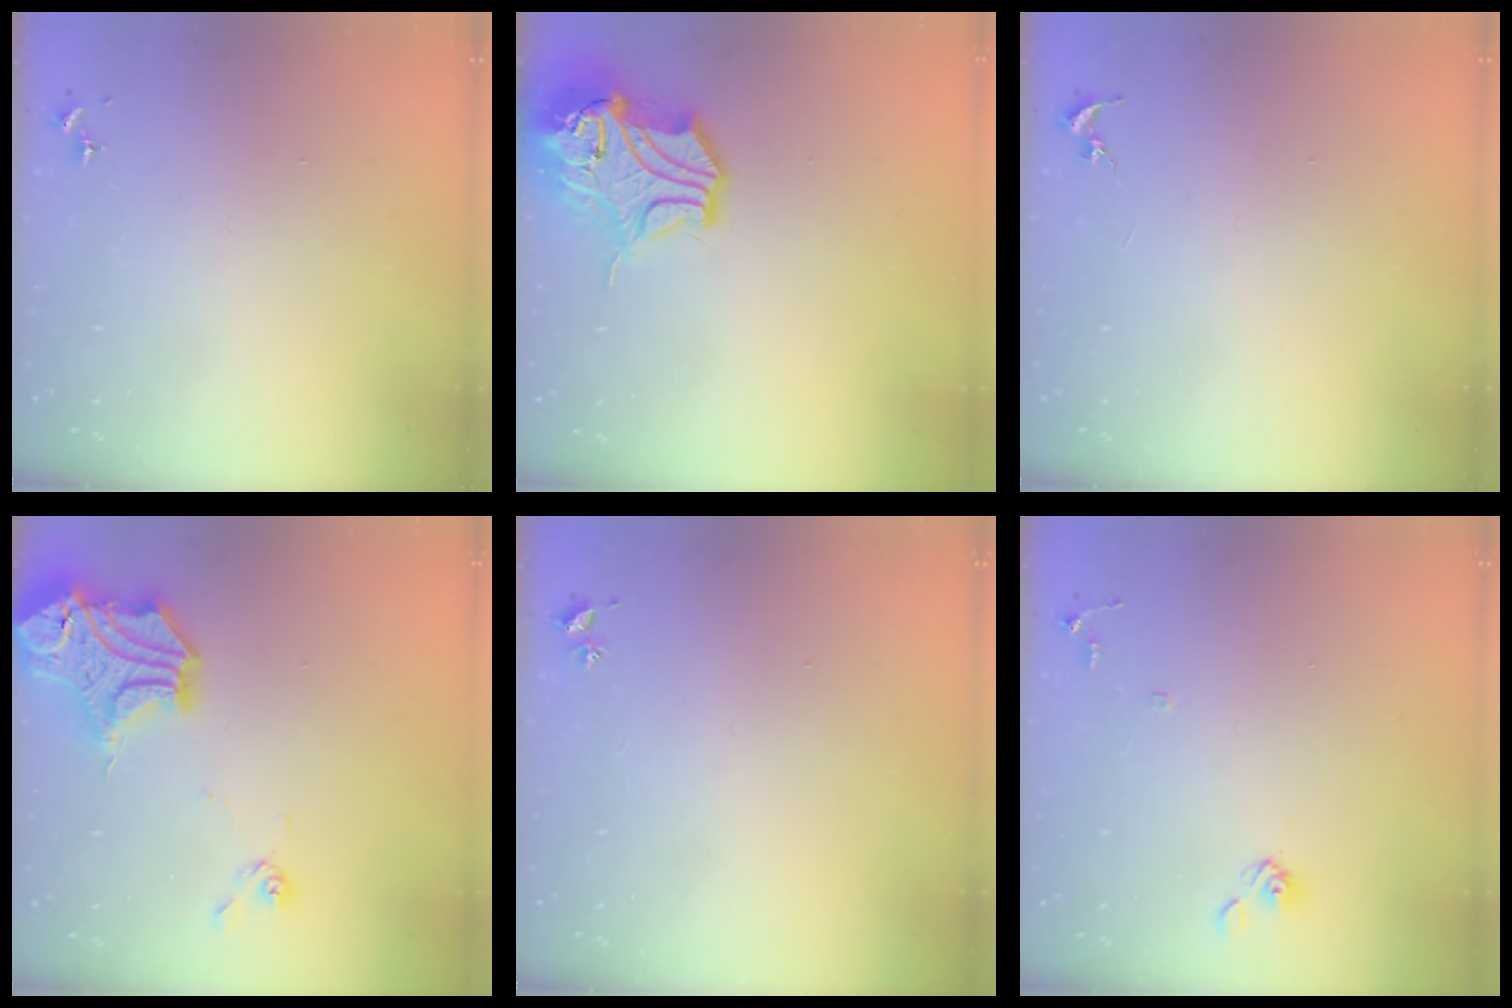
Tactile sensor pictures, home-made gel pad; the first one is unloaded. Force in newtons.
{"total": 13.5, "press": 13.4, "slide": 2.0}
{"total": 0.0}
{"total": 19.9, "press": 19.7, "slide": 2.8}
{"total": 2.6, "press": 2.6, "slide": 0.3}
{"total": 7.3, "press": 7.3, "slide": 0.6}